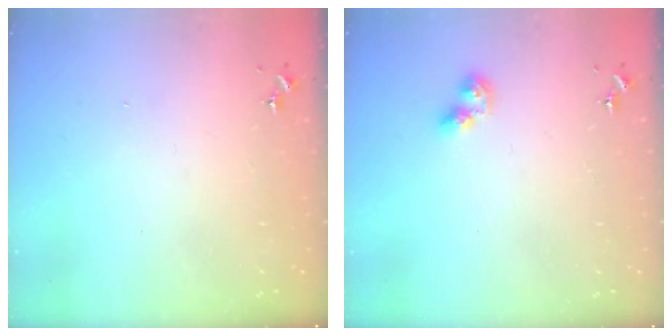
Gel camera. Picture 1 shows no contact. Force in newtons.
{"total": 5.5, "press": 5.5, "slide": 0.3}